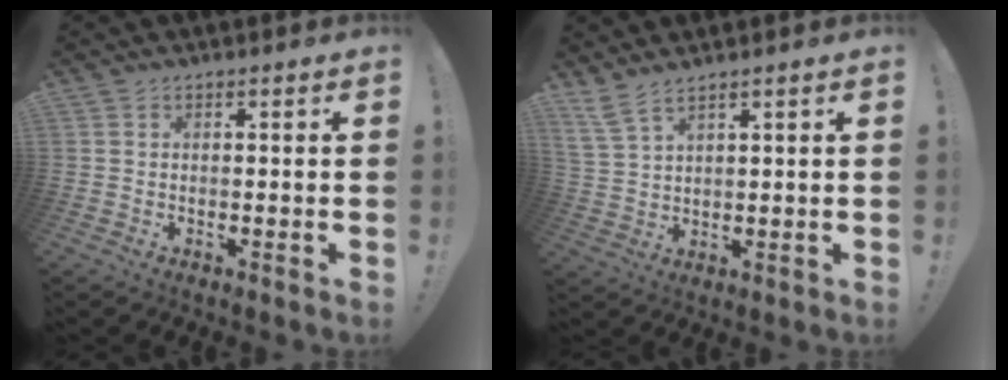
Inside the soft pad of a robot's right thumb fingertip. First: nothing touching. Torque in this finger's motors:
{"motor_torque": [-0.42, 0.66, 0.20, 0.05, 0.05]}